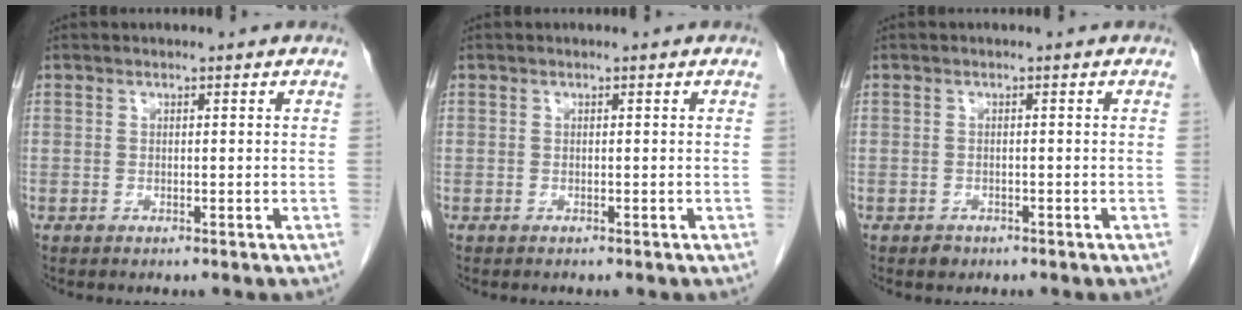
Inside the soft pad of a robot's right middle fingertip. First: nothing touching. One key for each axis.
{"total": 0.0}
{"total": 1.0, "fx": -0.7, "fy": 0.7, "fz": 0.1, "tx": -0.001, "ty": 0.002, "tz": -0.010}